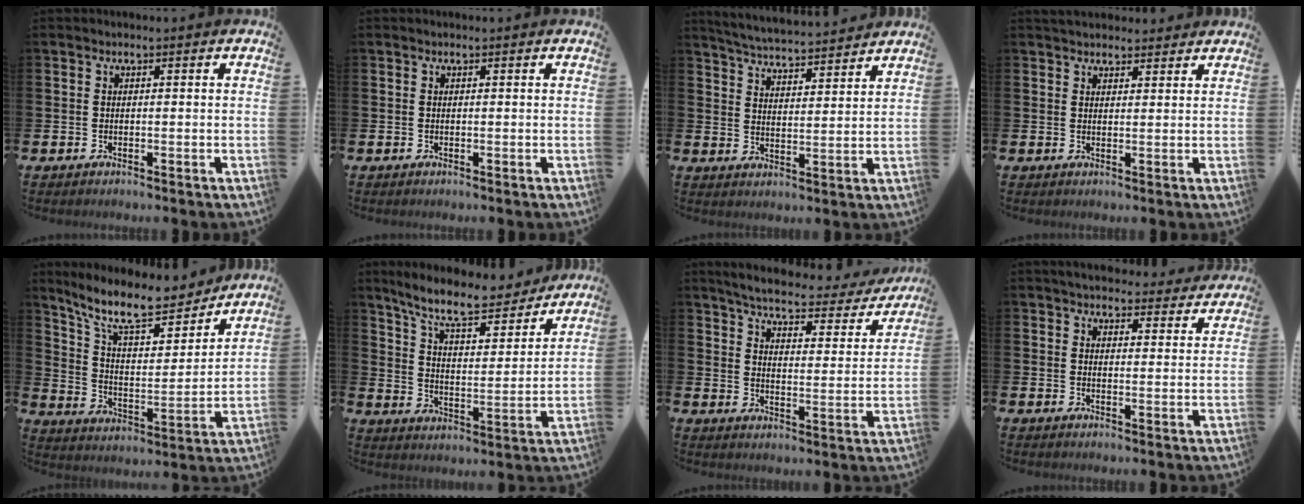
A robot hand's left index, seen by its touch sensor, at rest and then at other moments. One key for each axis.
{"total": 0.0}
{"total": 5.3, "fx": 5.3, "fy": 0.1, "fz": 0.6, "tx": -0.033, "ty": -0.037, "tz": 0.093}
{"total": 3.1, "fx": 3.0, "fy": 1.0, "fz": 0.3, "tx": -0.002, "ty": -0.011, "tz": 0.053}
{"total": 12.4, "fx": 10.5, "fy": 3.4, "fz": 5.6, "tx": -0.136, "ty": -0.062, "tz": 0.184}
{"total": 10.1, "fx": 9.0, "fy": 2.1, "fz": 4.2, "tx": -0.105, "ty": -0.056, "tz": 0.154}
{"total": 5.3, "fx": 4.9, "fy": 0.8, "fz": 1.9, "tx": -0.056, "ty": -0.036, "tz": 0.077}
{"total": 4.6, "fx": 4.5, "fy": 0.9, "fz": 0.5, "tx": -0.013, "ty": -0.026, "tz": 0.080}